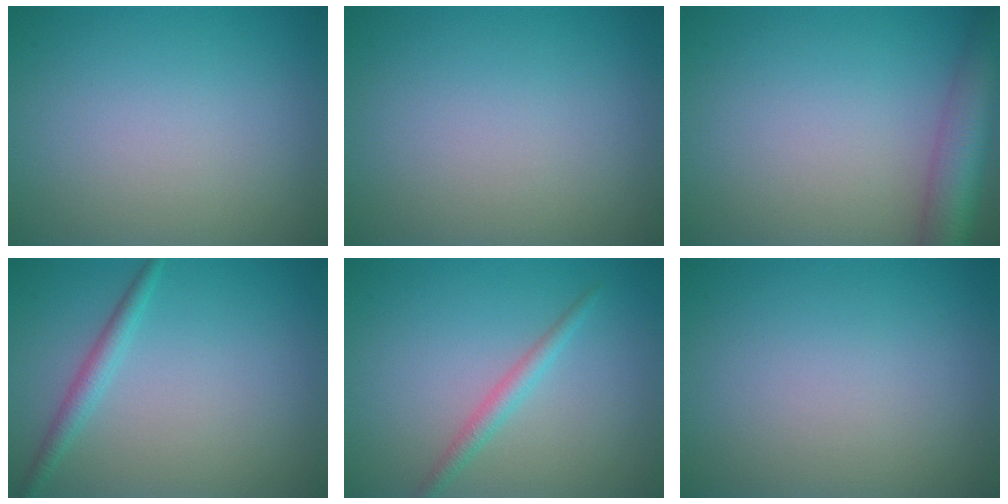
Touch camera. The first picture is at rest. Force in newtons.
{"total": 0.0}
{"total": 6.1, "press": 6.1, "slide": 0.3}
{"total": 1.8, "press": 1.8, "slide": 0.0}
{"total": 1.7, "press": 1.7, "slide": 0.1}
{"total": 0.0}